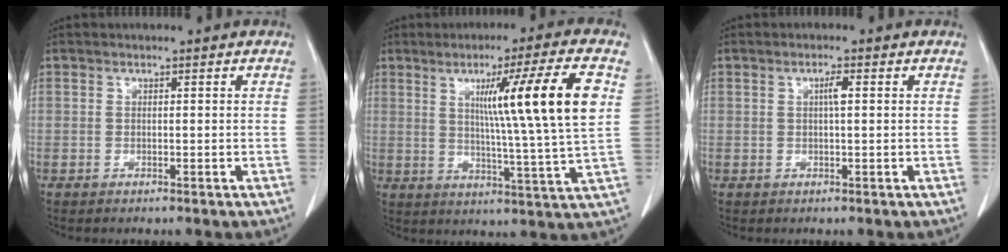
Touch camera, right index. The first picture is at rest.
{"total": 14.9, "force": [4.0, -2.0, 14.2], "torque": [-0.213, -0.007, 0.059]}
{"total": 1.6, "force": [0.3, 0.2, 1.6], "torque": [-0.029, 0.004, 0.005]}